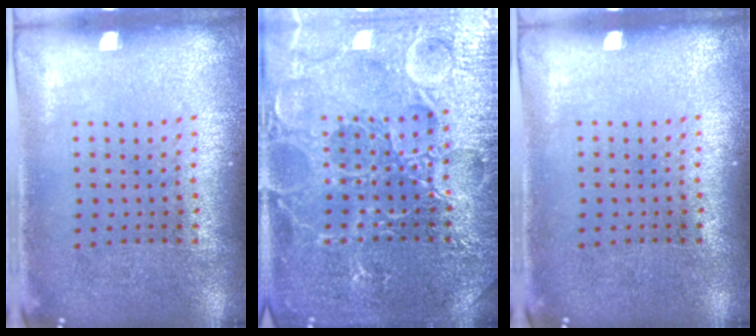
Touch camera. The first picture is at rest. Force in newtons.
{"total": 5.0, "press": 4.9, "slide": 0.7}
{"total": 0.0}